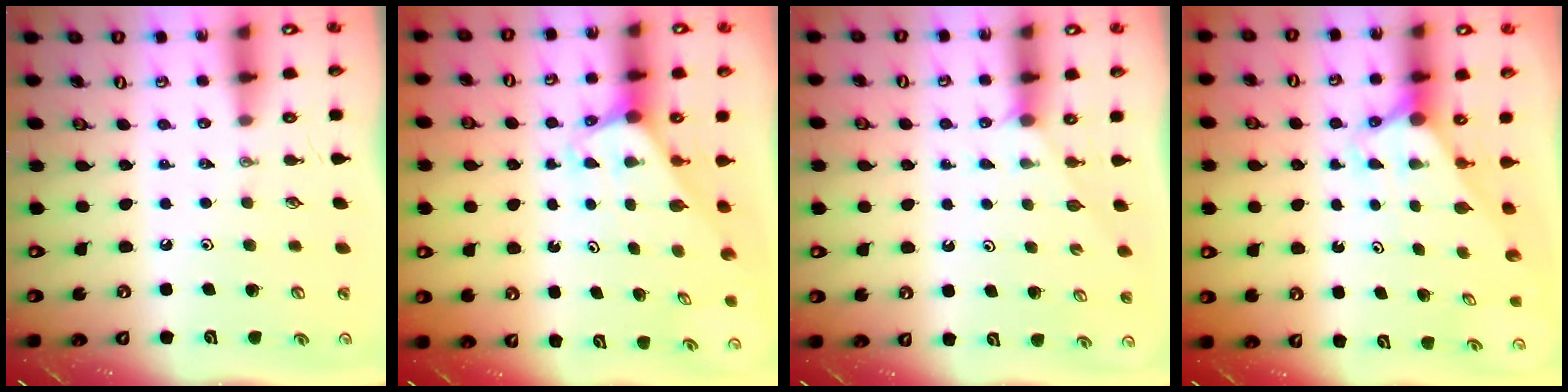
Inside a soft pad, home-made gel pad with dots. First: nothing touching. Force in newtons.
{"total": 1.9, "press": 1.9, "slide": 0.1}
{"total": 1.5, "press": 1.5, "slide": 0.2}
{"total": 2.7, "press": 2.7, "slide": 0.0}